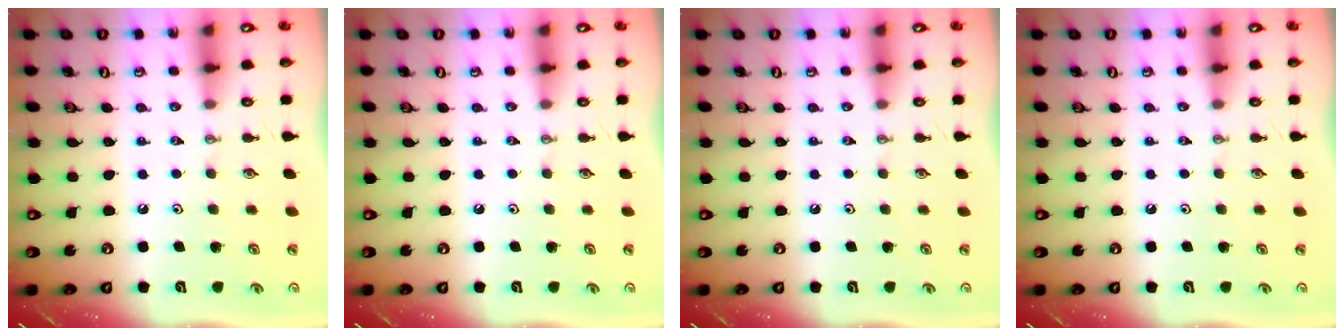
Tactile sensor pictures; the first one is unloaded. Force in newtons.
{"total": 0.0}
{"total": 0.0}
{"total": 0.0}